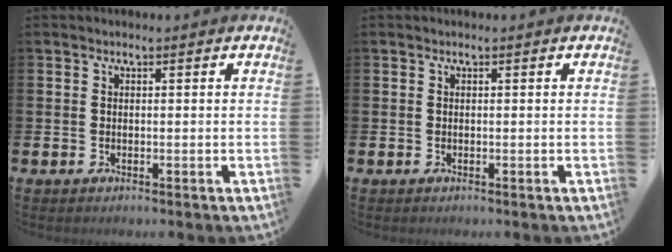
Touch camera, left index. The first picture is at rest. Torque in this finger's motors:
{"motor_torque": [-0.04, -0.04, 0.04, -0.01]}